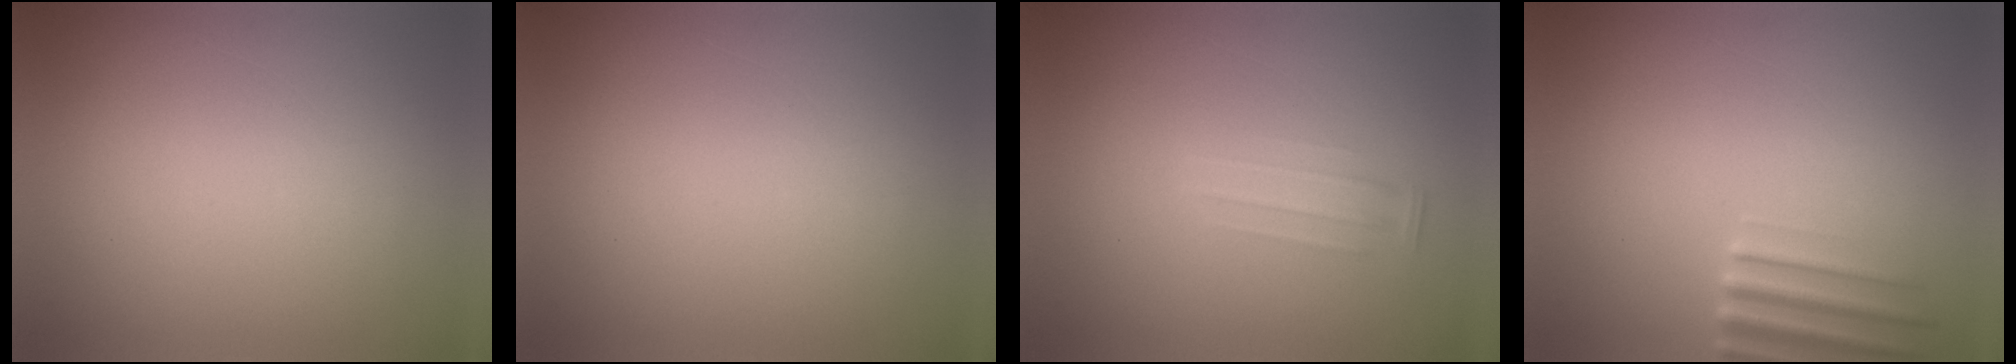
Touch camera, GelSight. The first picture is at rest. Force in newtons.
{"total": 0.0}
{"total": 1.4}
{"total": 2.8}